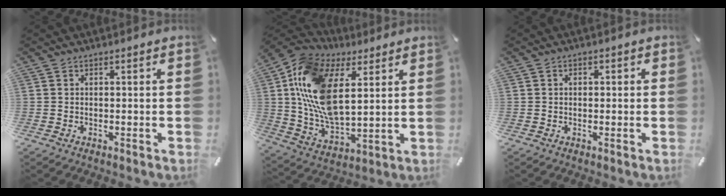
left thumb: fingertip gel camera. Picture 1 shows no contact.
{"total": 17.4, "force": [5.5, 10.7, 12.6], "torque": [-0.302, -0.022, 0.099]}
{"total": 1.2, "force": [0.0, 0.9, 0.8], "torque": [-0.015, 0.007, -0.003]}